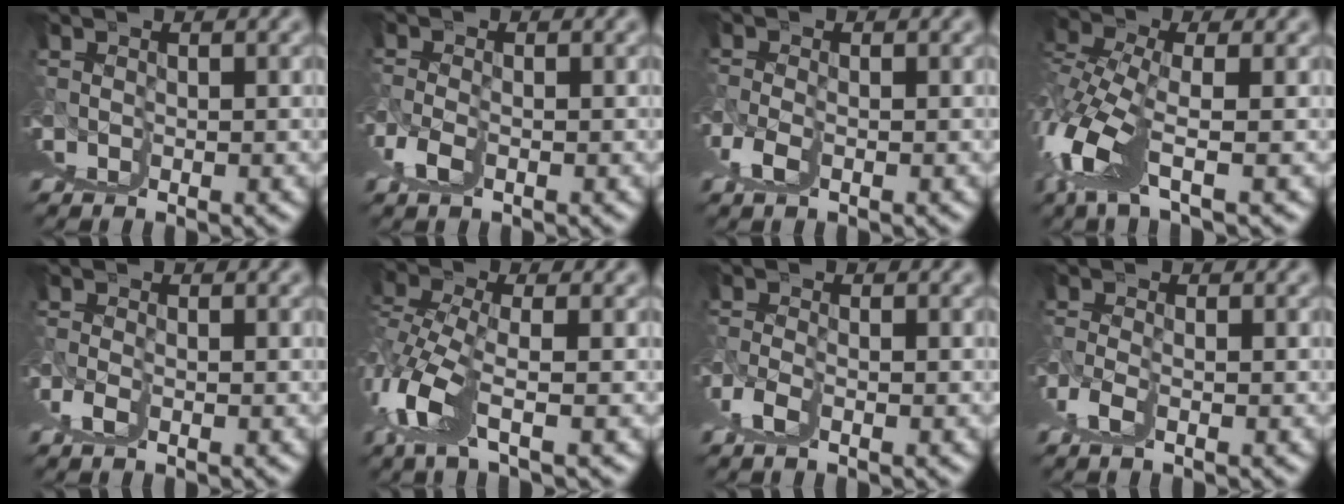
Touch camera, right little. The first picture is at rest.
{"total": 2.6, "force": [0.1, -2.4, -0.9], "torque": [0.011, -0.001, 0.014]}
{"total": 2.5, "force": [0.0, -2.4, -0.8], "torque": [0.010, 0.000, 0.013]}
{"total": 6.0, "force": [0.6, -5.9, 0.9], "torque": [-0.007, 0.014, 0.019]}
{"total": 2.7, "force": [-0.6, -2.4, -1.1], "torque": [0.014, -0.004, 0.004]}
{"total": 6.2, "force": [0.1, -6.2, 0.1], "torque": [0.007, 0.010, 0.014]}
{"total": 2.5, "force": [0.2, -2.4, -0.7], "torque": [0.009, 0.004, 0.012]}
{"total": 2.3, "force": [0.3, -2.2, -0.5], "torque": [0.006, 0.005, 0.014]}